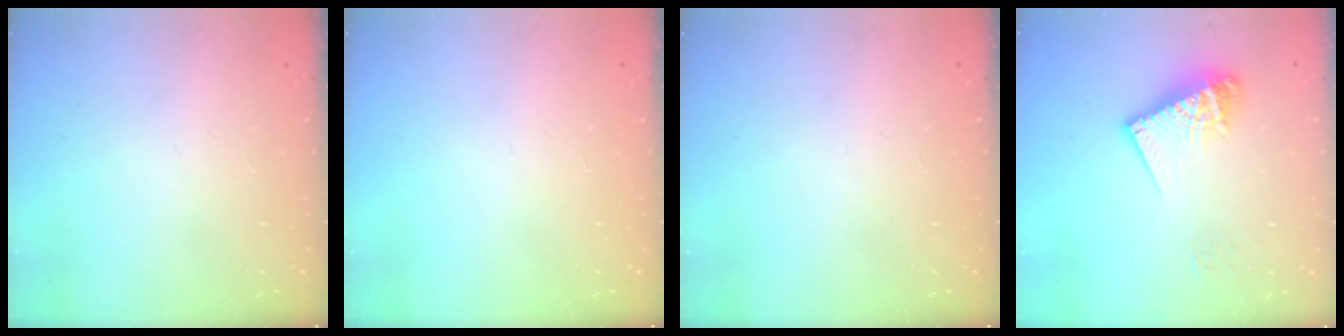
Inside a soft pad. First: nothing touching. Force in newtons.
{"total": 0.0}
{"total": 0.0}
{"total": 12.2, "press": 12.2, "slide": 1.2}